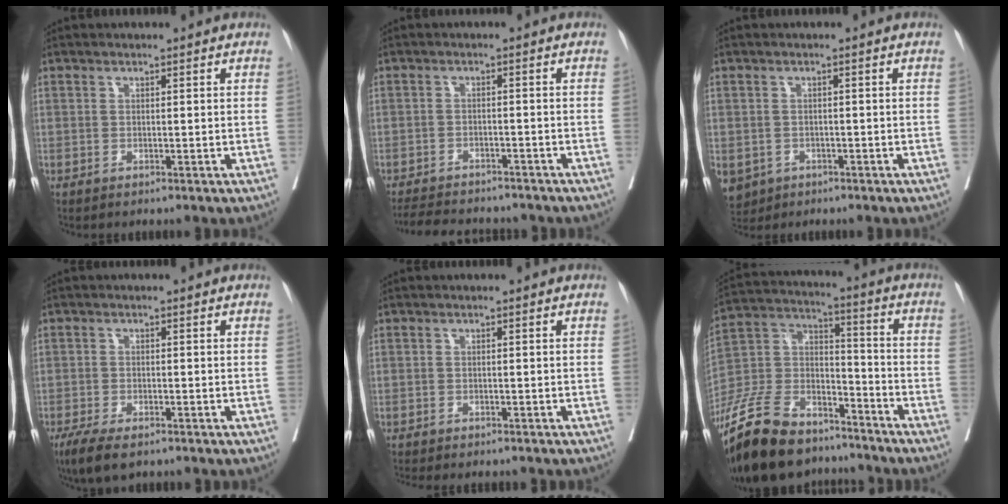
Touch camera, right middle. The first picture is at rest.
{"total": 11.7, "force": [-10.5, 3.0, 4.2], "torque": [-0.080, -0.006, -0.139]}
{"total": 6.8, "force": [-3.2, 5.6, 2.1], "torque": [-0.057, -0.003, -0.045]}
{"total": 6.2, "force": [-4.5, 1.9, 3.8], "torque": [-0.068, -0.013, -0.073]}
{"total": 6.9, "force": [-6.2, 1.3, 2.6], "torque": [-0.030, -0.008, -0.081]}
{"total": 24.6, "force": [-19.2, 10.3, 11.5], "torque": [-0.304, -0.011, -0.341]}